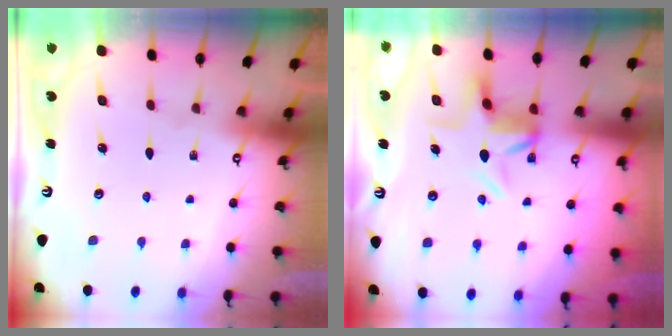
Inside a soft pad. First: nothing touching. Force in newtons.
{"total": 6.0, "press": 5.9, "slide": 0.9}